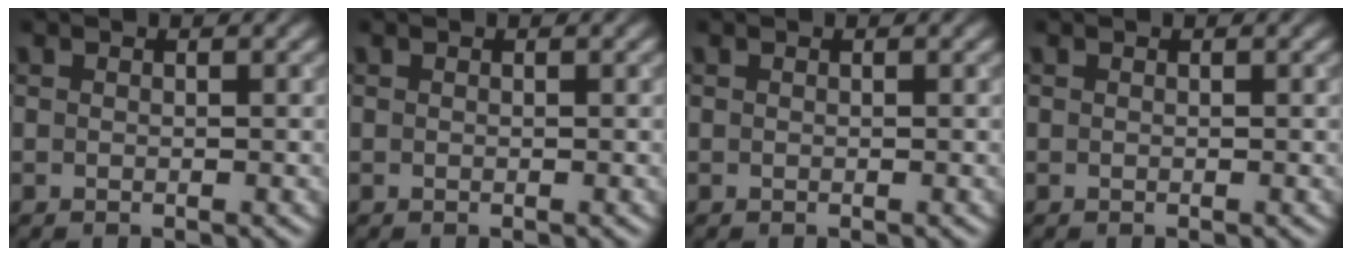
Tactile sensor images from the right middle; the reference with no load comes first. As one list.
[{"total": 0.0}, {"total": 0.0}, {"total": 0.0}]